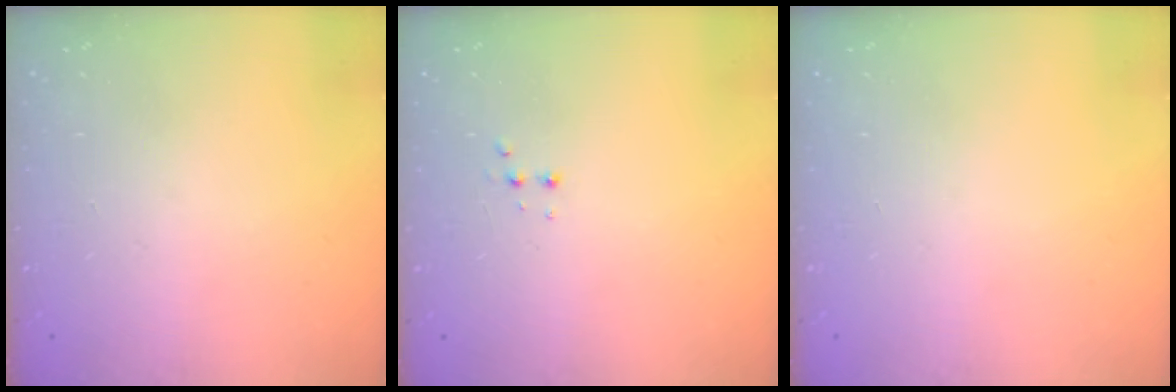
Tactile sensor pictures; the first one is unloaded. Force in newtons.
{"total": 2.9, "press": 2.7, "slide": 1.0}
{"total": 0.0}